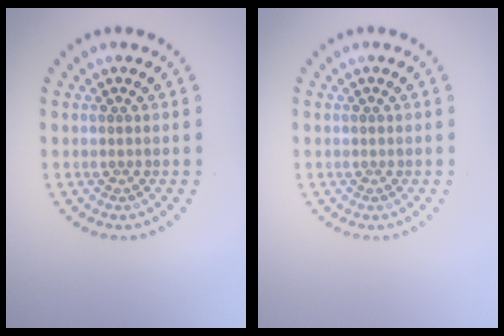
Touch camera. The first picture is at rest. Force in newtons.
{"total": 0.0}